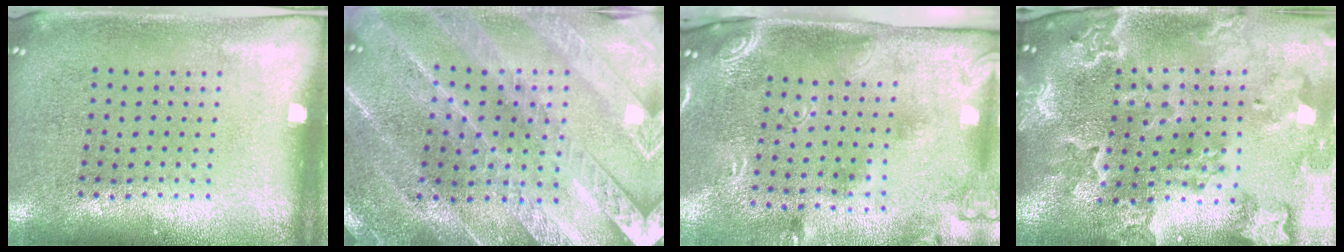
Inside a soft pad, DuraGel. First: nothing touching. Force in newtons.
{"total": 2.5, "press": 2.5, "slide": 0.3}
{"total": 2.6, "press": 1.7, "slide": 2.0}
{"total": 3.6, "press": 3.1, "slide": 1.7}